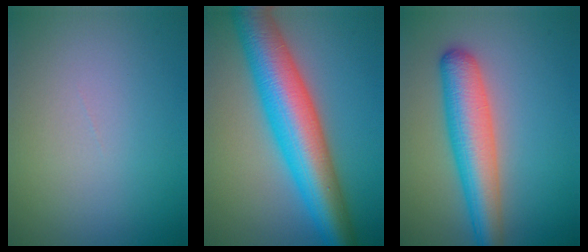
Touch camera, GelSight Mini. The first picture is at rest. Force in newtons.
{"total": 10.6, "press": 10.6, "slide": 0.1}
{"total": 6.3, "press": 6.3, "slide": 0.3}